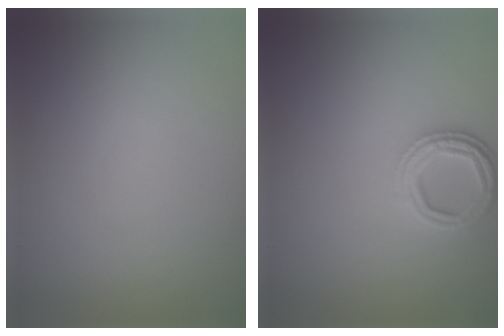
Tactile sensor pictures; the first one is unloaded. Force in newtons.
{"total": 3.3, "press": 2.7, "slide": 1.9}